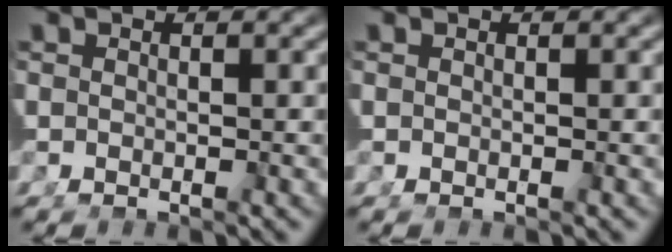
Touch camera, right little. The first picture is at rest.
{"total": 0.0}